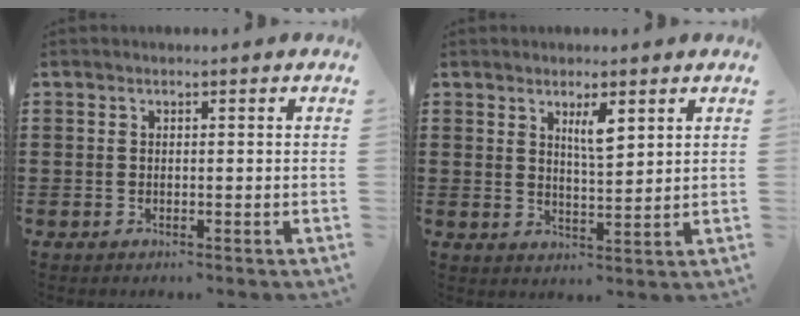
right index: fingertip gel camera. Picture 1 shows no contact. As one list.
[{"total": 3.8, "force": [2.1, 1.0, 3.0], "torque": [-0.047, -0.002, 0.031]}]